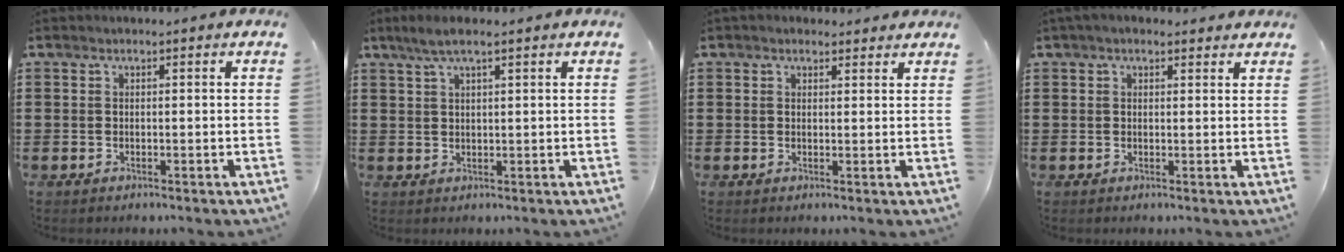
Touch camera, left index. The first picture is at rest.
{"total": 3.6, "force": [2.4, 0.5, 2.6], "torque": [-0.055, 0.003, 0.043]}
{"total": 1.8, "force": [1.6, 0.7, 0.2], "torque": [-0.008, 0.006, 0.031]}
{"total": 2.2, "force": [1.7, 0.9, 1.0], "torque": [-0.024, 0.008, 0.032]}